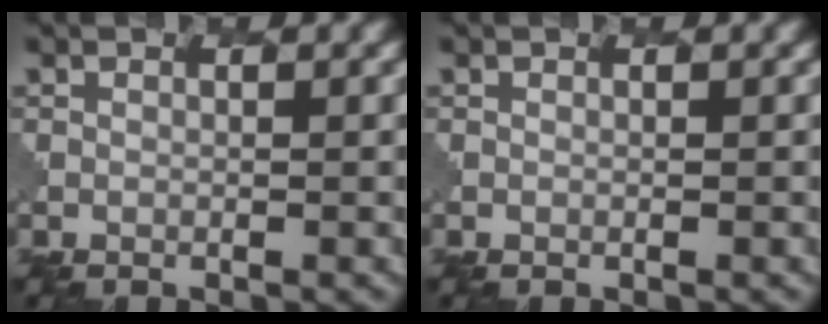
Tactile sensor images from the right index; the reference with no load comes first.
{"total": 0.0}